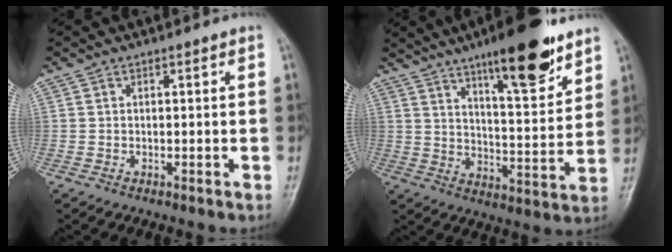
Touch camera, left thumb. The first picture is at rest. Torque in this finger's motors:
{"motor_torque": [1.10, 0.00, 1.58, -1.18, 0.14]}